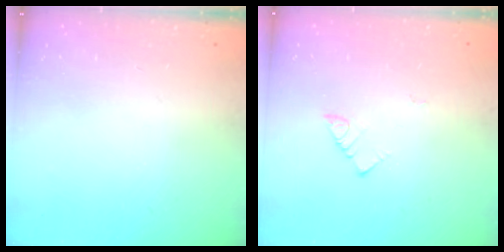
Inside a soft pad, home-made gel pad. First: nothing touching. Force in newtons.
{"total": 3.0, "press": 3.0, "slide": 0.2}